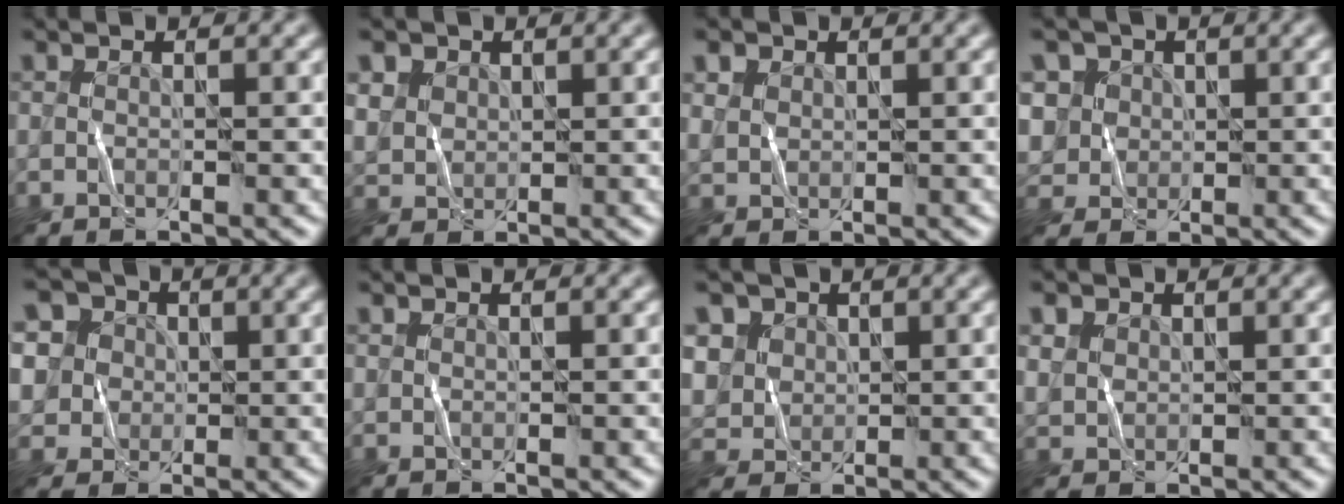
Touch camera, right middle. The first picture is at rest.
{"total": 2.6, "force": [1.9, 1.8, 0.3], "torque": [-0.039, 0.011, 0.039]}
{"total": 1.6, "force": [1.2, 1.0, 0.3], "torque": [-0.019, 0.011, 0.018]}
{"total": 2.9, "force": [1.3, 2.5, -0.2], "torque": [-0.028, 0.006, 0.038]}
{"total": 4.4, "force": [1.9, 4.0, 0.5], "torque": [-0.043, 0.025, 0.033]}
{"total": 0.6, "force": [0.1, -0.3, -0.4], "torque": [-0.001, -0.001, 0.008]}
{"total": 3.9, "force": [2.4, 3.1, 0.5], "torque": [-0.065, 0.010, 0.061]}
{"total": 2.0, "force": [1.5, 1.3, 0.2], "torque": [-0.027, 0.012, 0.023]}